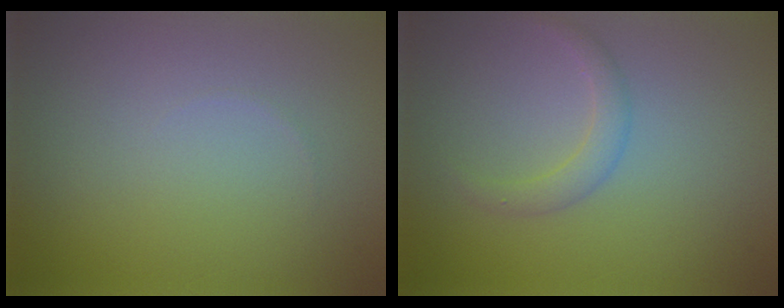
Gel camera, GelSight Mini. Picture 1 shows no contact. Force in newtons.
{"total": 1.6, "press": 1.6, "slide": 0.1}